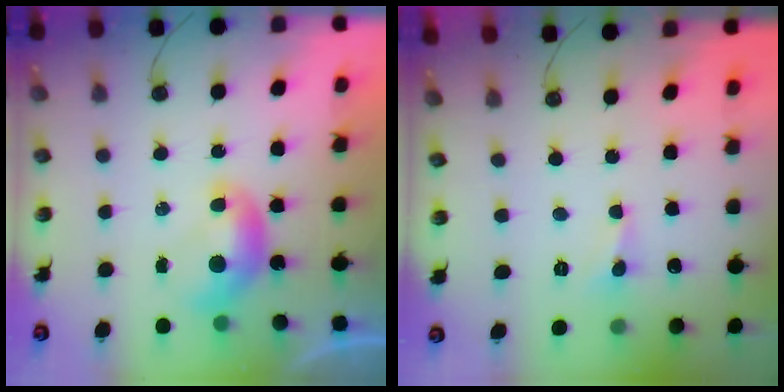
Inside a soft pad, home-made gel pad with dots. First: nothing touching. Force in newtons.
{"total": 0.9, "press": 0.9, "slide": 0.2}